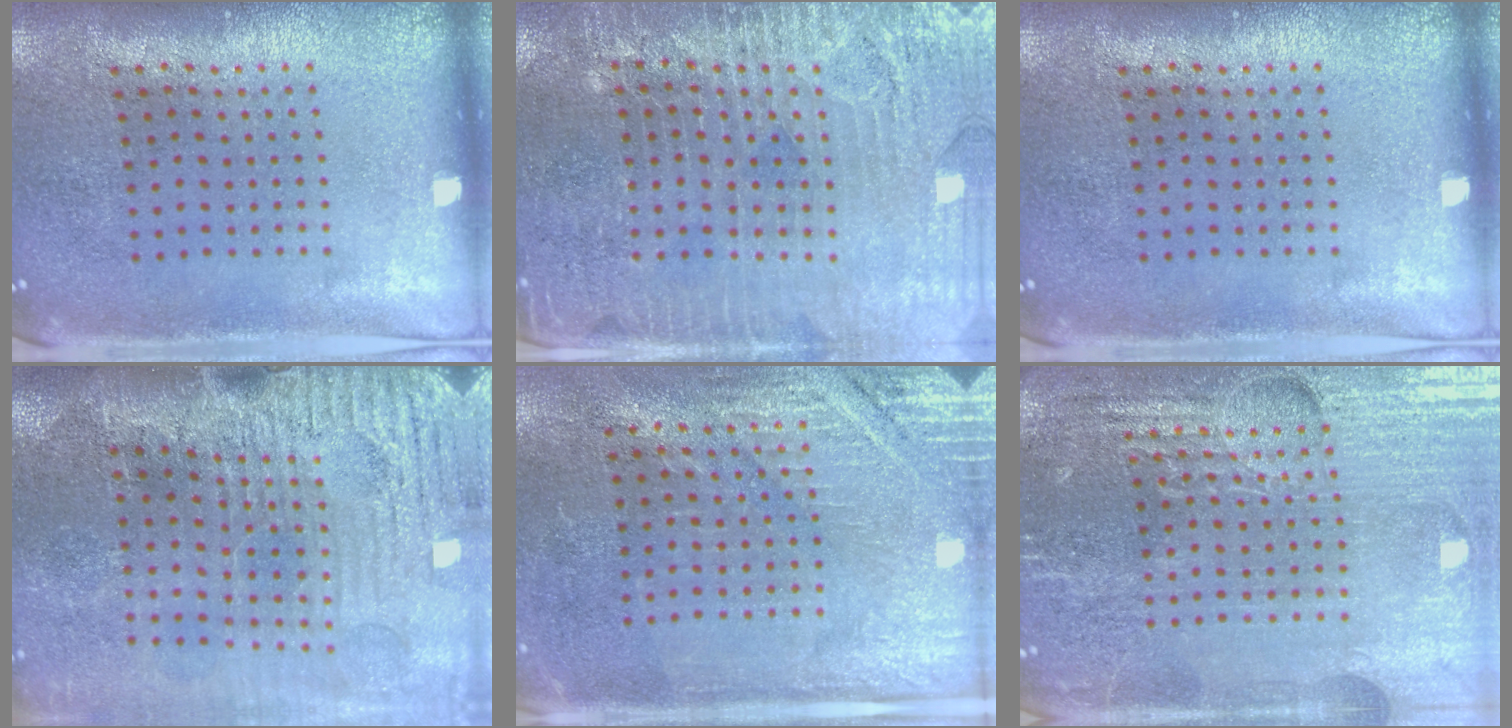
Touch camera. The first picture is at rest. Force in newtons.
{"total": 3.3, "press": 3.1, "slide": 1.2}
{"total": 0.0}
{"total": 4.2, "press": 3.7, "slide": 1.8}
{"total": 2.8, "press": 2.8, "slide": 0.5}
{"total": 4.8, "press": 4.5, "slide": 1.7}